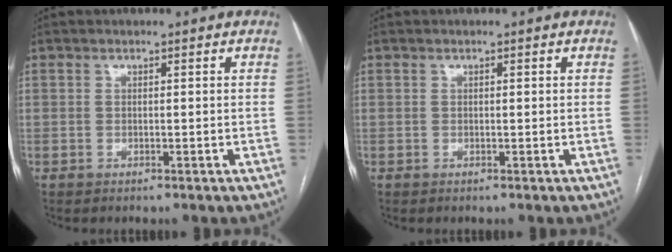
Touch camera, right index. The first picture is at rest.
{"total": 0.0}